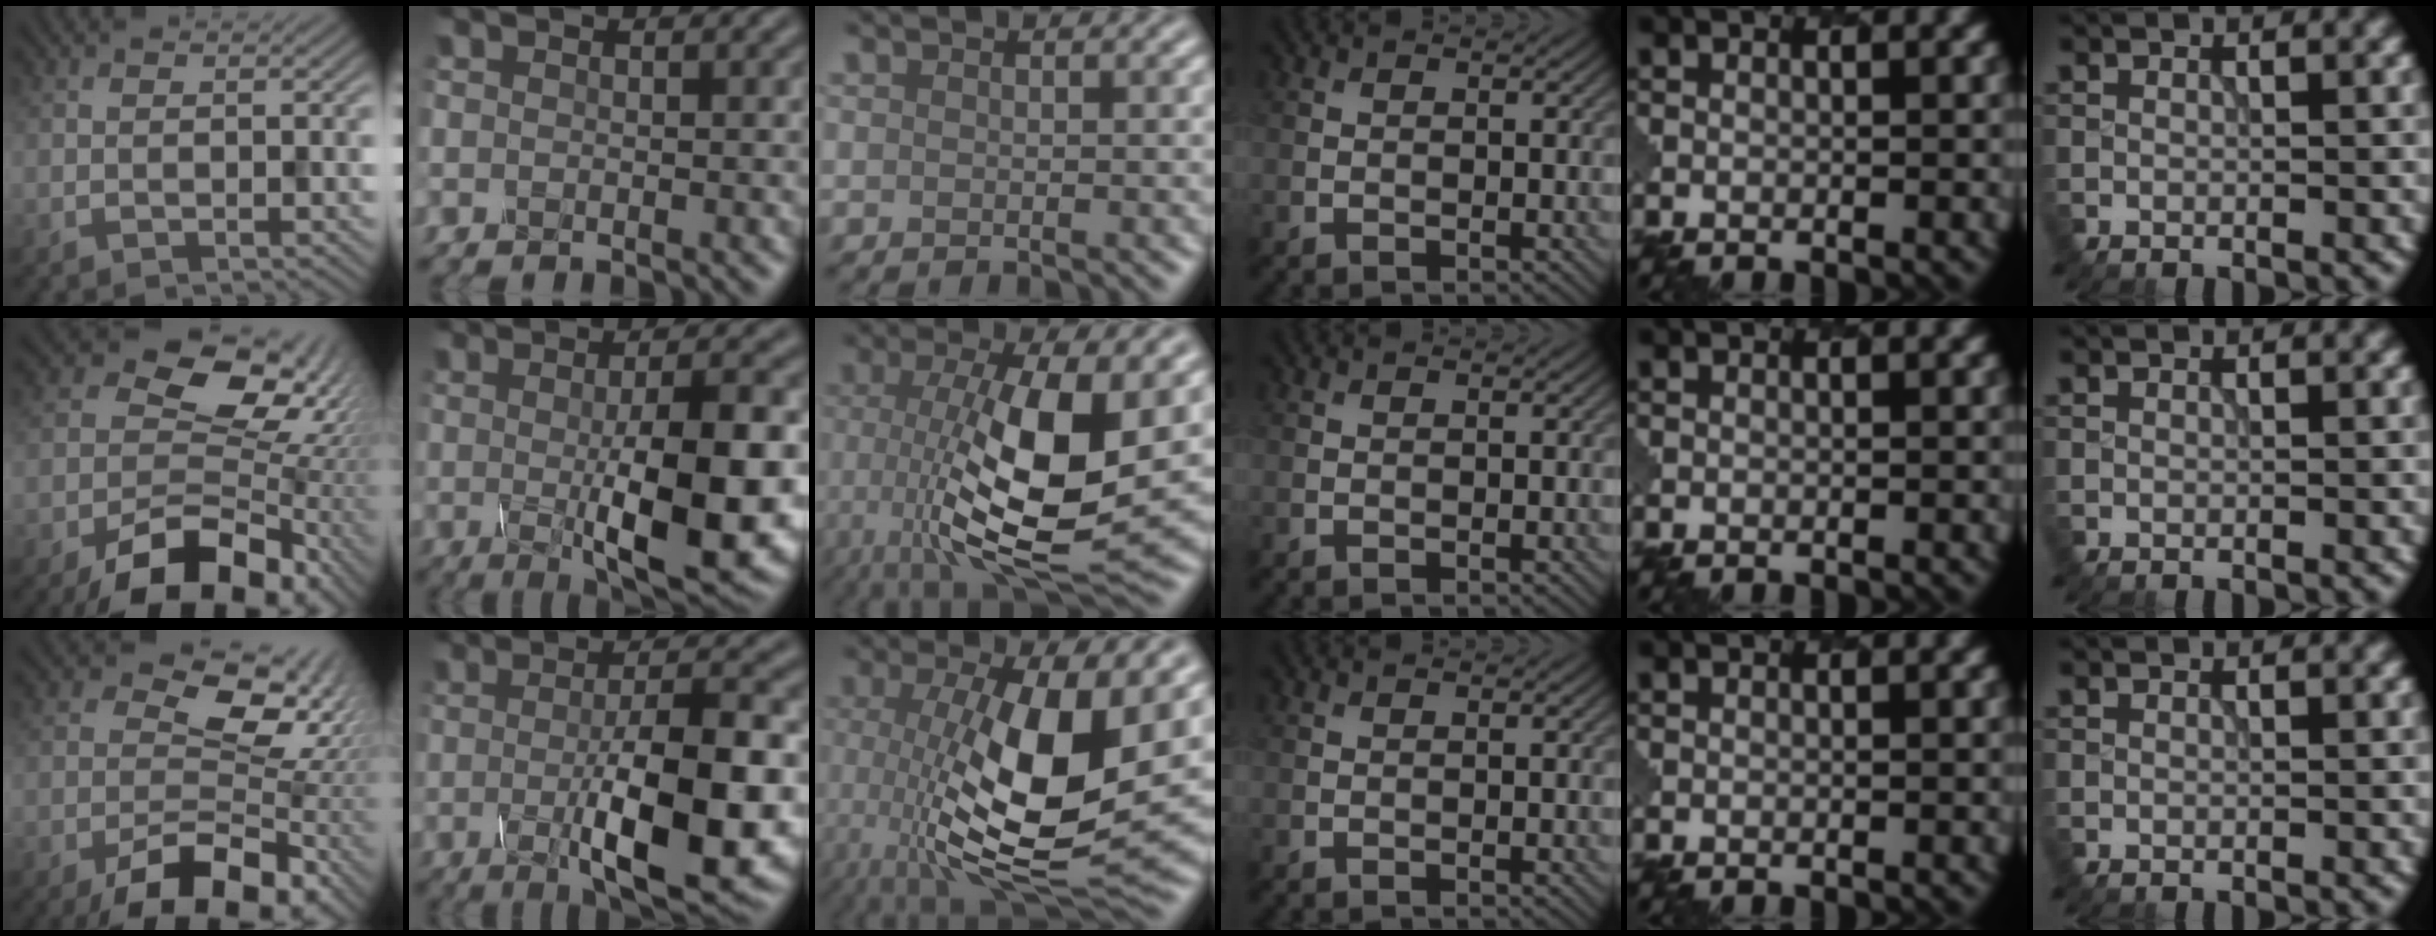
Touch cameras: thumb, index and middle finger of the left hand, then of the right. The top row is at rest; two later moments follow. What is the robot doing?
{"motion": "dispense", "object": "glue stick"}